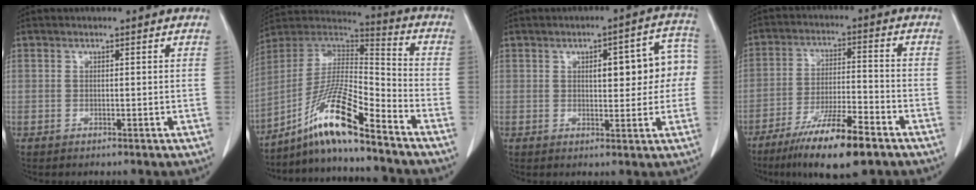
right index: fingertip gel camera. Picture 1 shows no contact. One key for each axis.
{"total": 13.9, "fx": -9.9, "fy": 0.4, "fz": 9.9, "tx": -0.184, "ty": 0.009, "tz": -0.179}
{"total": 9.4, "fx": 1.2, "fy": 3.3, "fz": 8.7, "tx": -0.100, "ty": 0.037, "tz": 0.015}
{"total": 12.6, "fx": -8.4, "fy": 1.5, "fz": 9.2, "tx": -0.165, "ty": -0.026, "tz": -0.145}